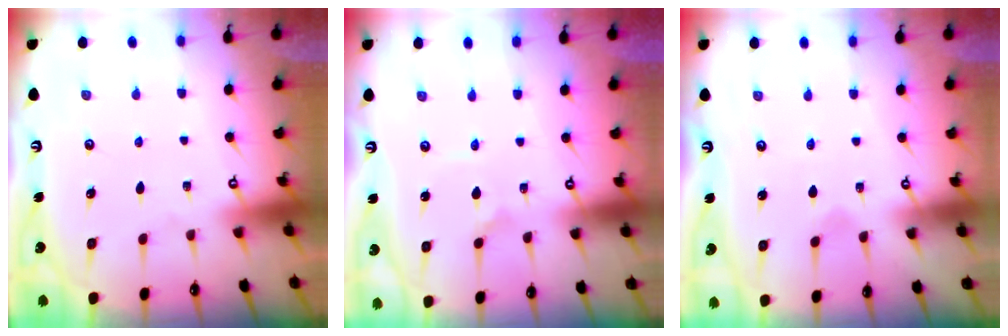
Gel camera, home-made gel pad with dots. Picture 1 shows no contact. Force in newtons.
{"total": 1.4, "press": 1.4, "slide": 0.4}
{"total": 0.0}